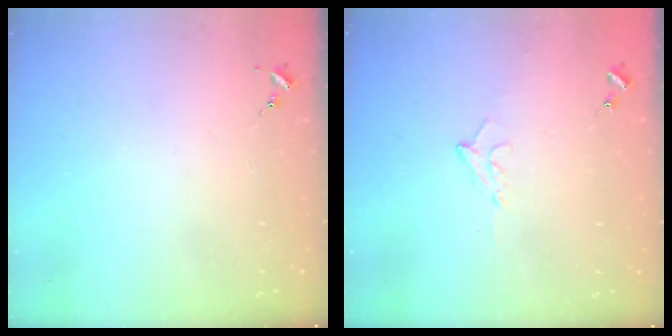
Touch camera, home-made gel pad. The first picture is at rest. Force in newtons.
{"total": 7.1, "press": 7.0, "slide": 1.2}